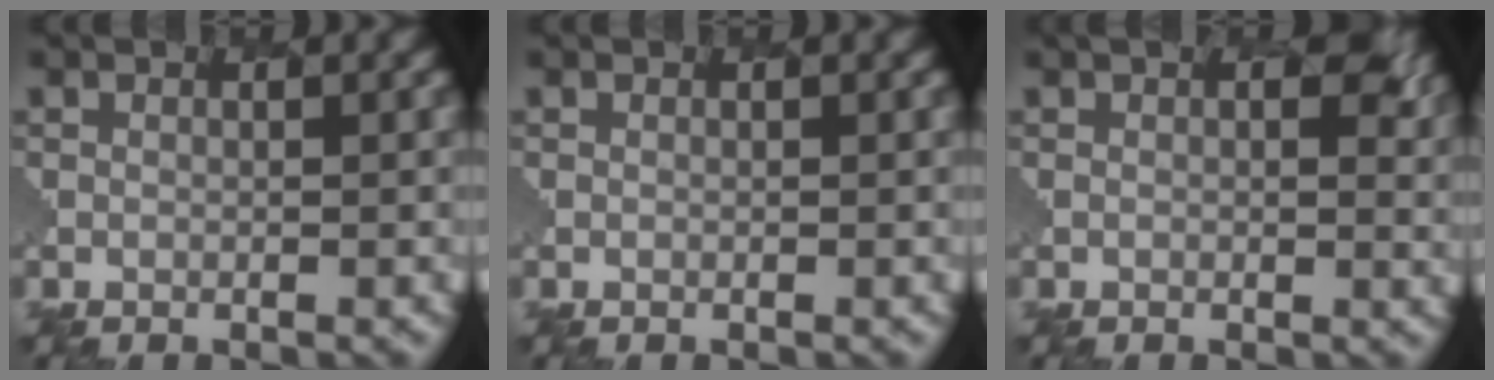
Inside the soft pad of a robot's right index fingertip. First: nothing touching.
{"total": 0.0}
{"total": 1.4, "force": [1.2, 0.2, -0.7], "torque": [0.000, 0.011, 0.000]}